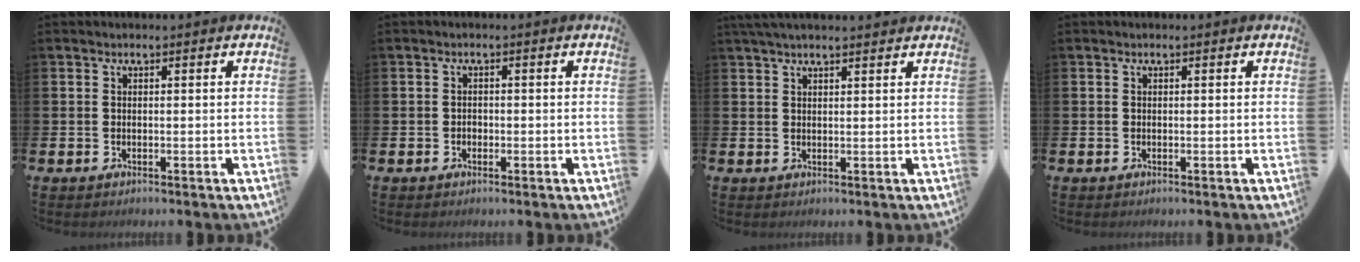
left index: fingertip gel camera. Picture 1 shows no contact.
{"total": 0.9, "force": [-0.4, 0.8, 0.2], "torque": [-0.006, 0.004, -0.009]}
{"total": 2.5, "force": [2.2, 0.3, 1.1], "torque": [-0.022, -0.001, 0.041]}
{"total": 0.0}